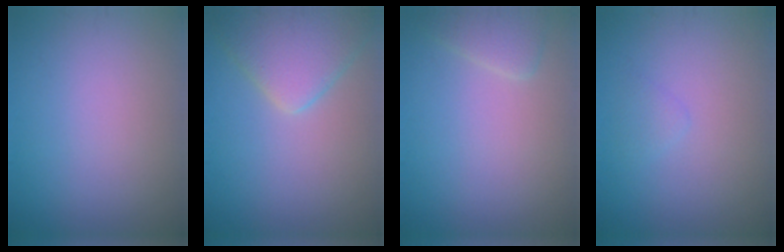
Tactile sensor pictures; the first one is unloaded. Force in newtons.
{"total": 4.9, "press": 4.9, "slide": 0.3}
{"total": 1.9, "press": 1.9, "slide": 0.2}
{"total": 0.9, "press": 0.9, "slide": 0.1}